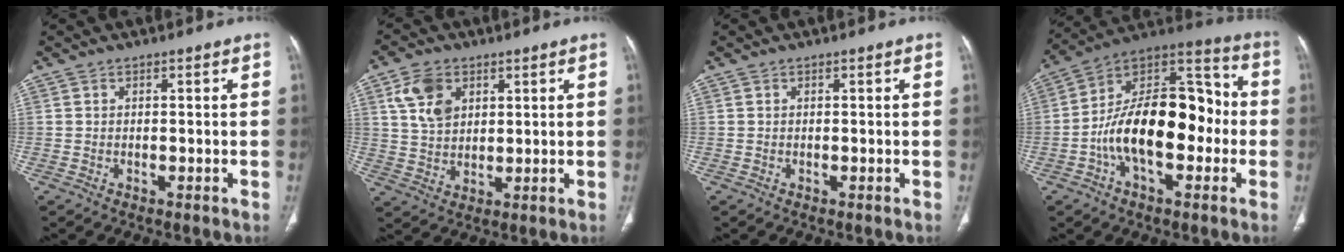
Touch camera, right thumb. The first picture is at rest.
{"total": 7.8, "force": [3.3, 5.4, 4.6], "torque": [-0.067, -0.010, 0.068]}
{"total": 0.0}
{"total": 22.3, "force": [-3.3, 11.8, 18.6], "torque": [-0.285, 0.050, -0.059]}